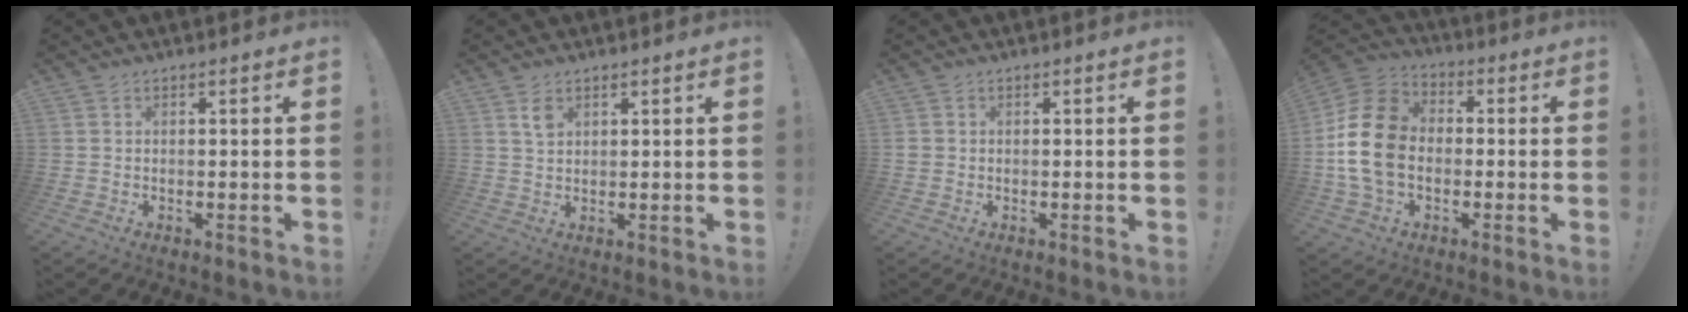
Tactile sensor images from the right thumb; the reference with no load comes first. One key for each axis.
{"total": 3.1, "fx": 1.6, "fy": 1.8, "fz": 1.9, "tx": -0.024, "ty": -0.006, "tz": 0.027}
{"total": 1.0, "fx": -0.1, "fy": 0.9, "fz": 0.3, "tx": -0.011, "ty": 0.005, "tz": 0.000}
{"total": 17.8, "fx": -1.4, "fy": 13.2, "fz": 11.9, "tx": -0.219, "ty": 0.030, "tz": -0.018}